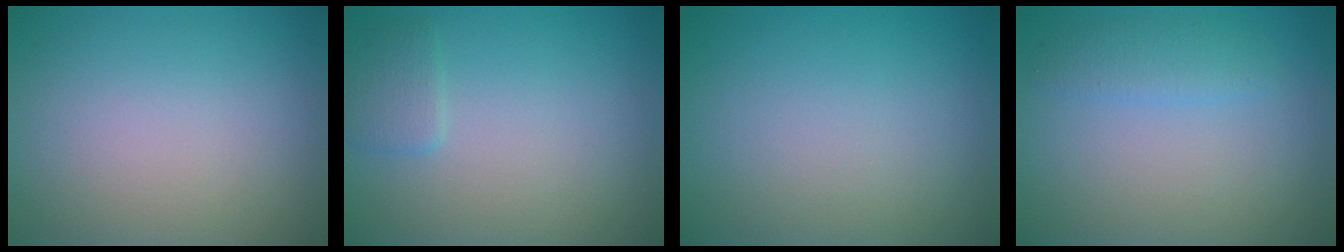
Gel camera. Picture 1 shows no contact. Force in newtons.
{"total": 1.4, "press": 1.4, "slide": 0.1}
{"total": 0.0}
{"total": 1.7, "press": 1.7, "slide": 0.1}